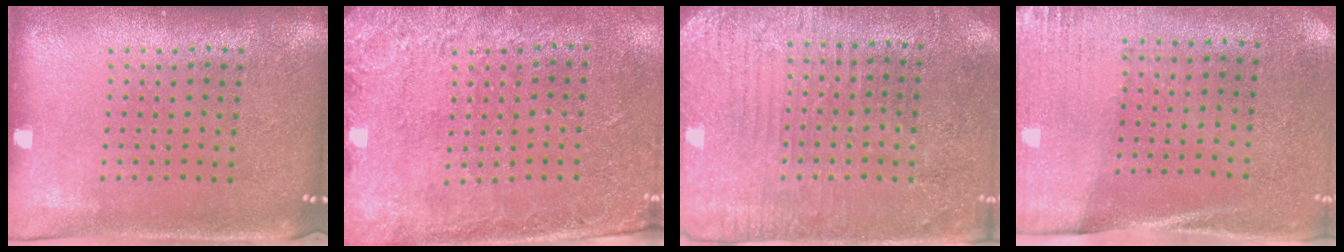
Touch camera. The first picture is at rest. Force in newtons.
{"total": 2.6, "press": 2.0, "slide": 1.7}
{"total": 2.9, "press": 2.7, "slide": 0.9}
{"total": 2.7, "press": 2.4, "slide": 1.2}